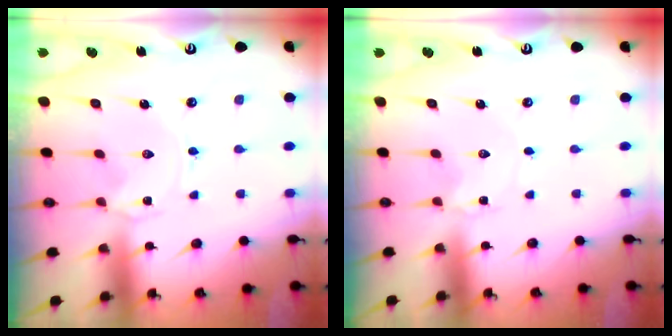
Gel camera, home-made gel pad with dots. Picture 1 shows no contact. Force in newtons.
{"total": 0.0}